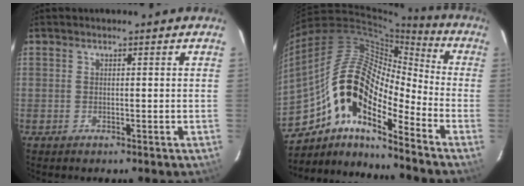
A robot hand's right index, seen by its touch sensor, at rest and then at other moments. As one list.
[{"total": 17.3, "force": [-9.5, 6.2, 13.0], "torque": [-0.216, 0.000, -0.195]}]